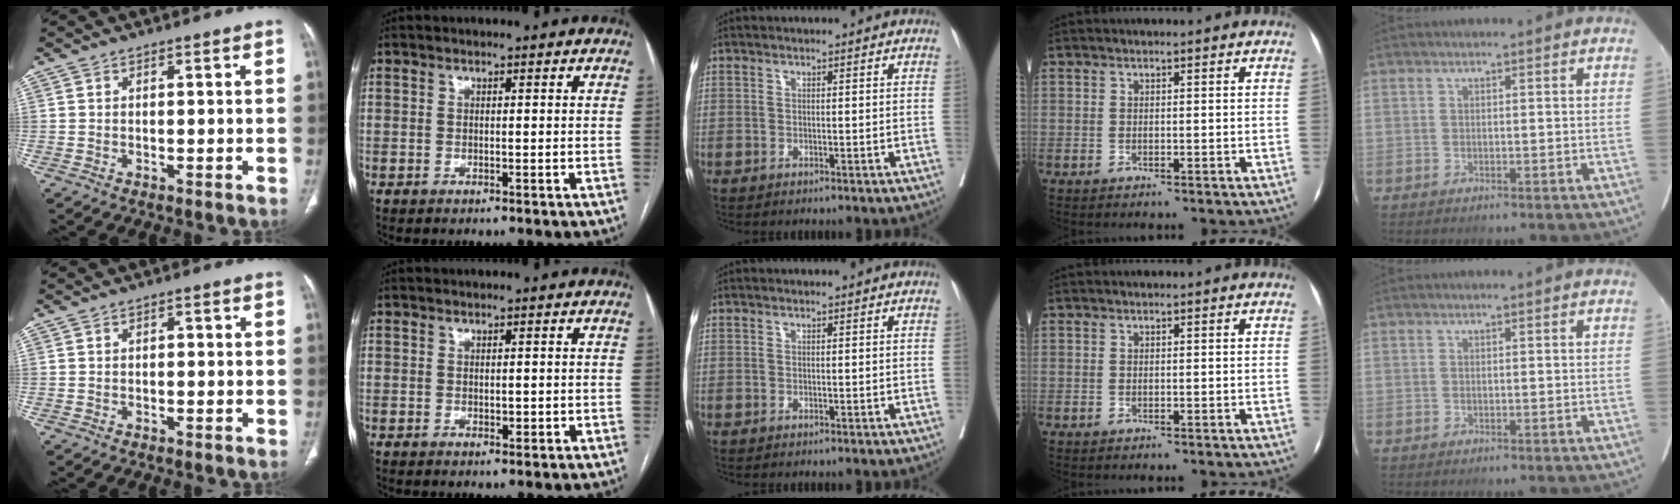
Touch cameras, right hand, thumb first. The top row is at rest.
{"thumb": {"total": 1.0, "force": [0.1, 0.7, 0.8], "torque": [-0.008, 0.003, -0.002]}, "index": {"total": 1.3, "force": [0.0, 1.0, 0.9], "torque": [-0.010, -0.001, 0.004]}}